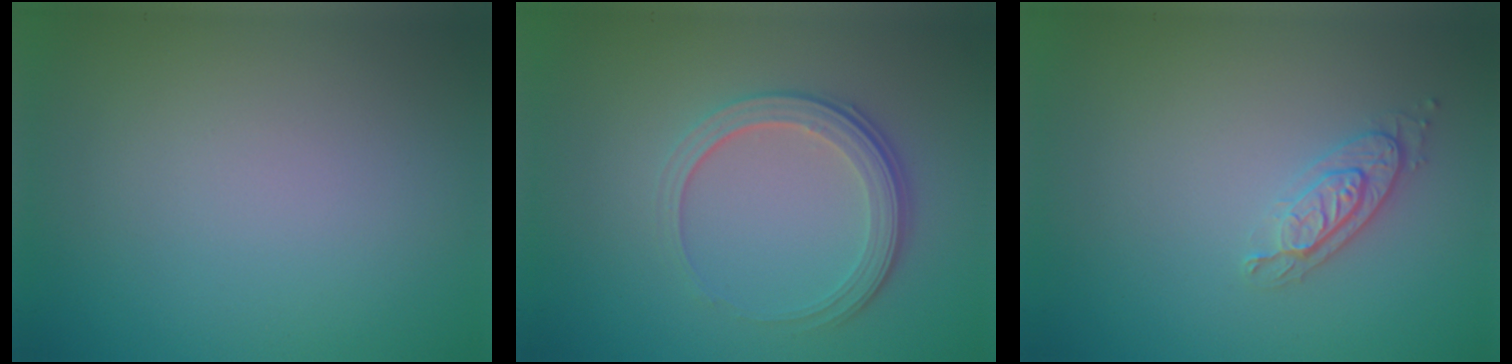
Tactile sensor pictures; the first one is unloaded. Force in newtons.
{"total": 3.8, "press": 2.8, "slide": 2.6}
{"total": 2.1, "press": 2.0, "slide": 0.6}